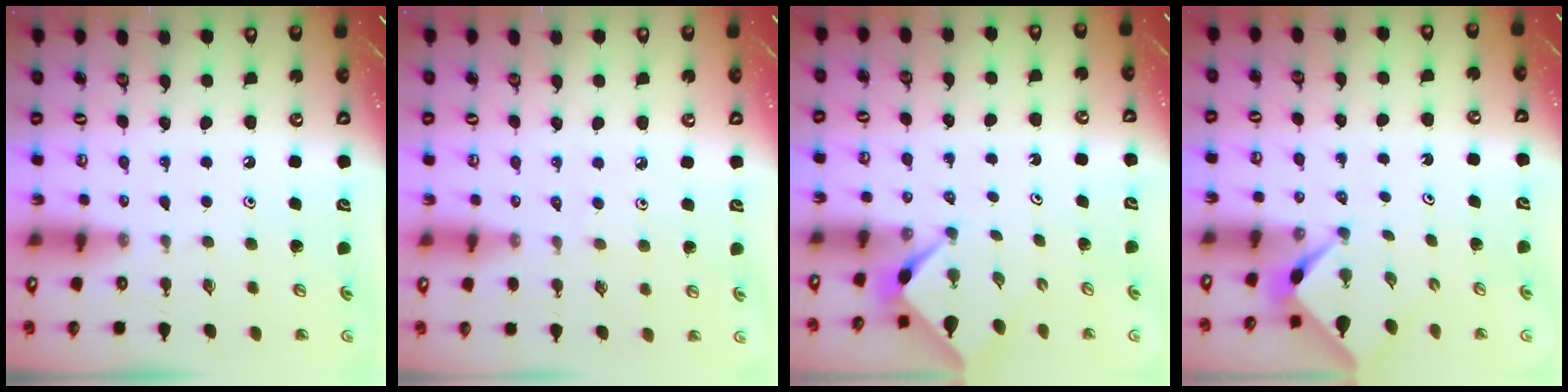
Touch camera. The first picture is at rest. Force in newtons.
{"total": 3.8, "press": 3.7, "slide": 0.7}
{"total": 2.4, "press": 2.4, "slide": 0.3}
{"total": 2.3, "press": 2.3, "slide": 0.3}